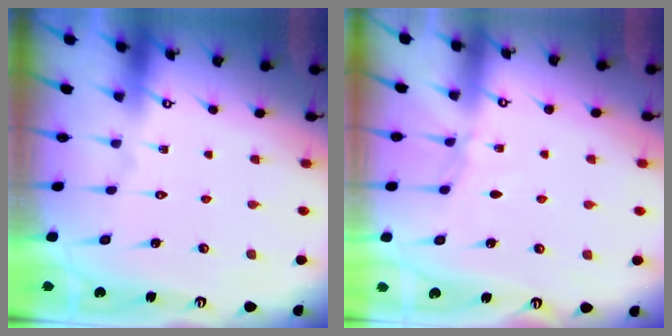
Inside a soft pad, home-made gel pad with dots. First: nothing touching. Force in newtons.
{"total": 4.3, "press": 4.2, "slide": 0.5}